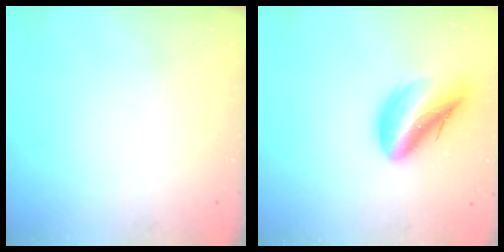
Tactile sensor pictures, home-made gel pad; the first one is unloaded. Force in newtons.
{"total": 13.8, "press": 13.5, "slide": 2.9}